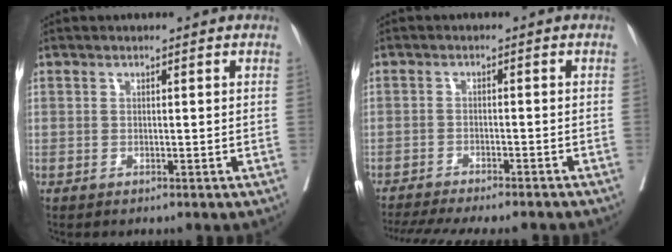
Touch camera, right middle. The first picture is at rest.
{"total": 15.3, "force": [-13.6, 2.6, 6.6], "torque": [-0.135, -0.023, -0.187]}